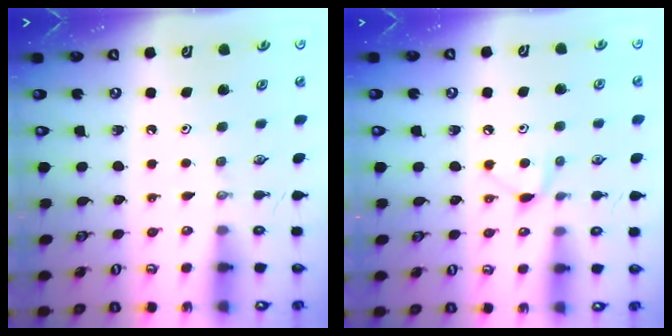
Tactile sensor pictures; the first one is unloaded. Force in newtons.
{"total": 6.7, "press": 6.7, "slide": 0.8}